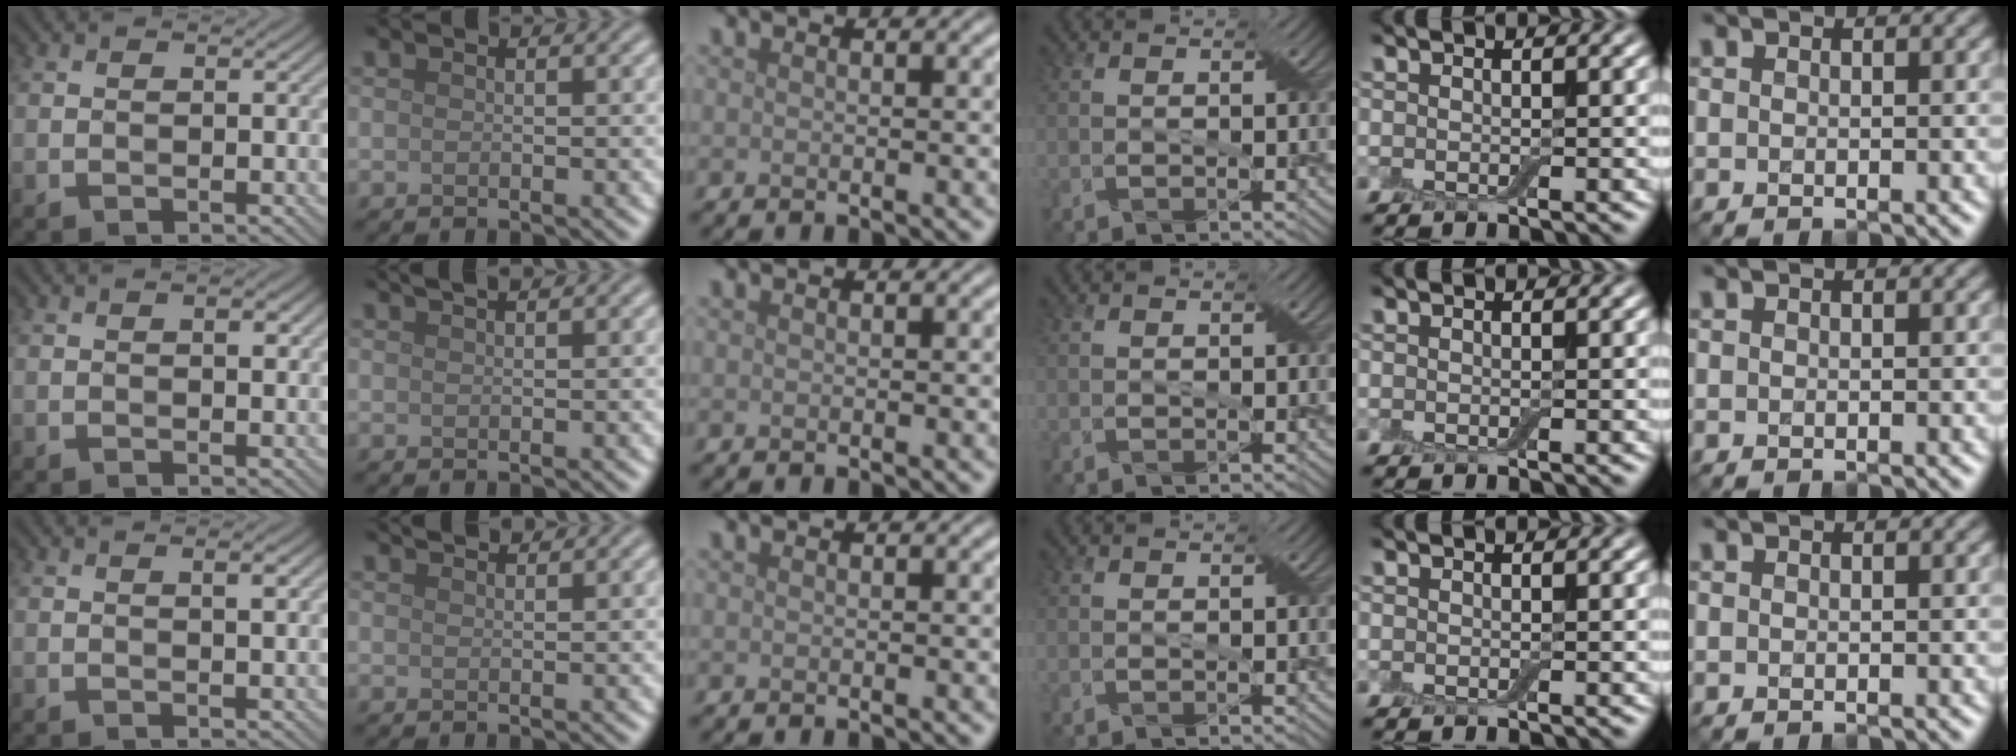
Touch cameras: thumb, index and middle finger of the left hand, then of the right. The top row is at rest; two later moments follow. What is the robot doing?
{"motion": "fold", "object": "bandage"}